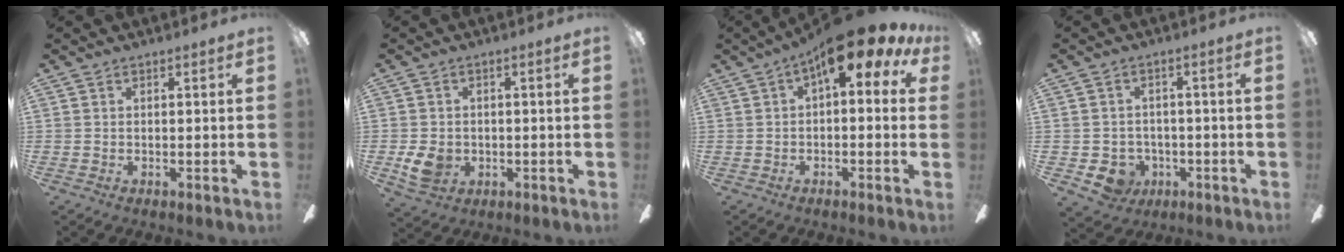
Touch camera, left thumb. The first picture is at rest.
{"total": 6.0, "force": [-0.9, 5.0, 3.3], "torque": [-0.069, 0.000, -0.018]}
{"total": 11.2, "force": [5.5, 4.4, 8.7], "torque": [-0.122, -0.026, 0.089]}
{"total": 5.4, "force": [-1.6, 5.0, 1.5], "torque": [-0.054, 0.004, -0.030]}